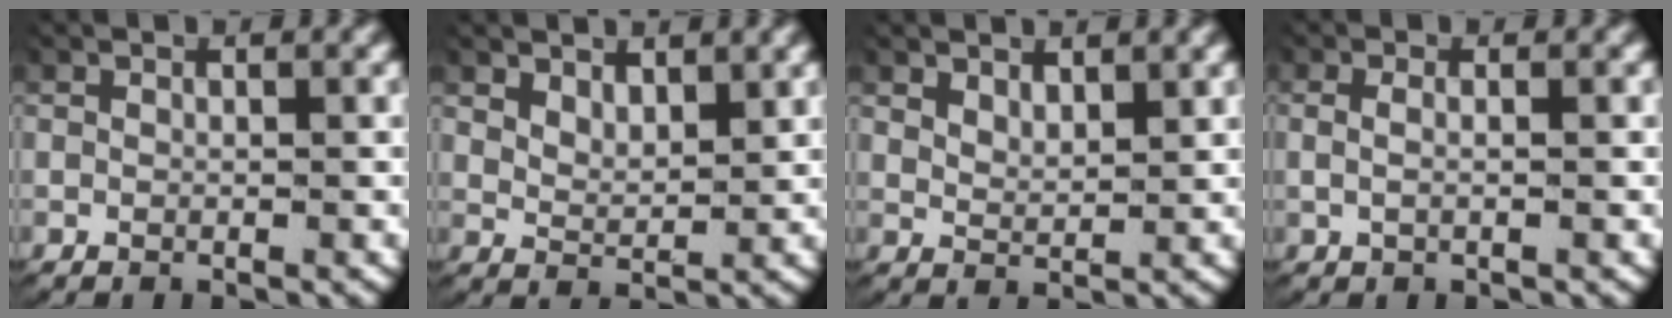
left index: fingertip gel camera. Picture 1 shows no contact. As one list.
[{"total": 2.5, "force": [2.3, 0.7, 0.7], "torque": [-0.022, -0.012, 0.047]}, {"total": 2.1, "force": [2.0, 0.4, 0.5], "torque": [-0.017, -0.011, 0.044]}, {"total": 1.3, "force": [-0.1, 0.4, 1.2], "torque": [-0.034, -0.007, 0.002]}]